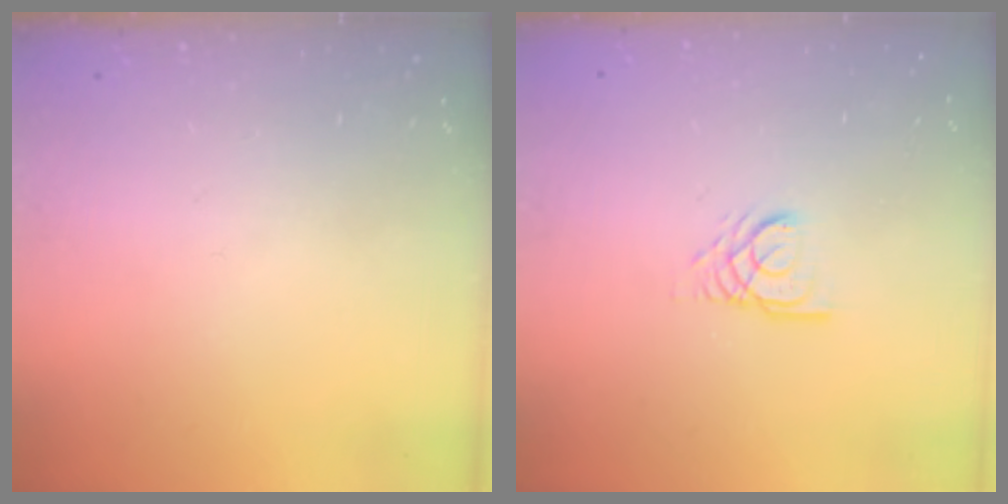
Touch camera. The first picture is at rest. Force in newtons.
{"total": 3.0, "press": 2.9, "slide": 0.3}